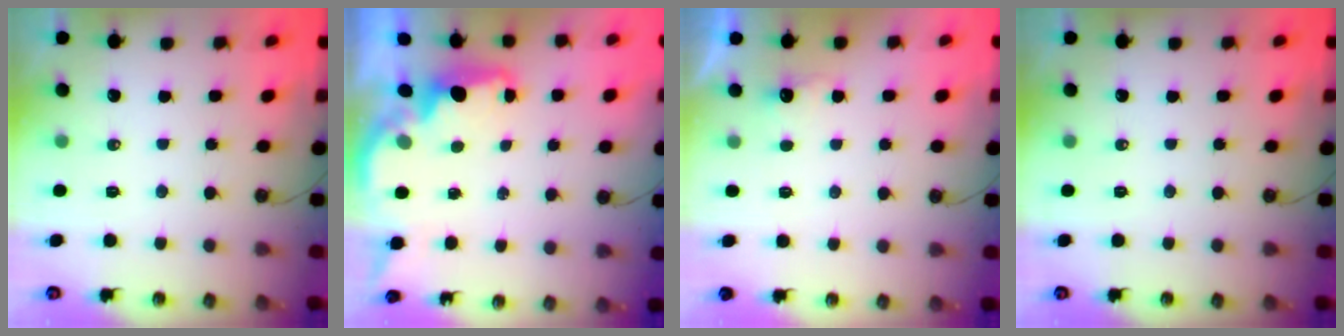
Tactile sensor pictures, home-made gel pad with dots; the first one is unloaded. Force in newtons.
{"total": 2.0, "press": 1.9, "slide": 0.7}
{"total": 2.2, "press": 2.0, "slide": 0.9}
{"total": 0.0}